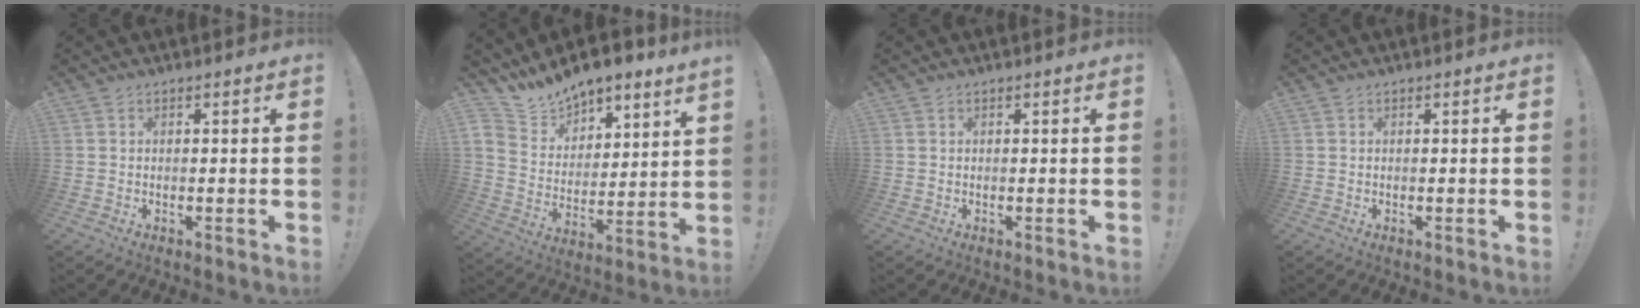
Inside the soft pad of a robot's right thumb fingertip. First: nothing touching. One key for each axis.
{"total": 9.7, "fx": 9.4, "fy": 2.0, "fz": 0.6, "tx": -0.043, "ty": -0.087, "tz": 0.174}
{"total": 0.0}
{"total": 0.0}